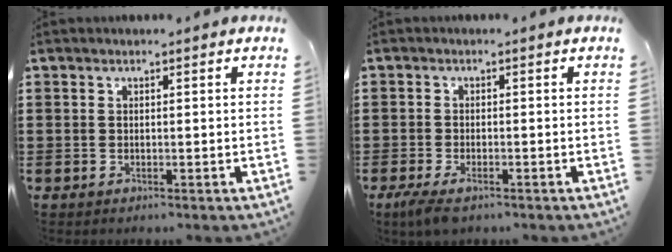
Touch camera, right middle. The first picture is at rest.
{"total": 2.5, "force": [-1.7, 0.7, 1.6], "torque": [-0.051, -0.007, -0.039]}